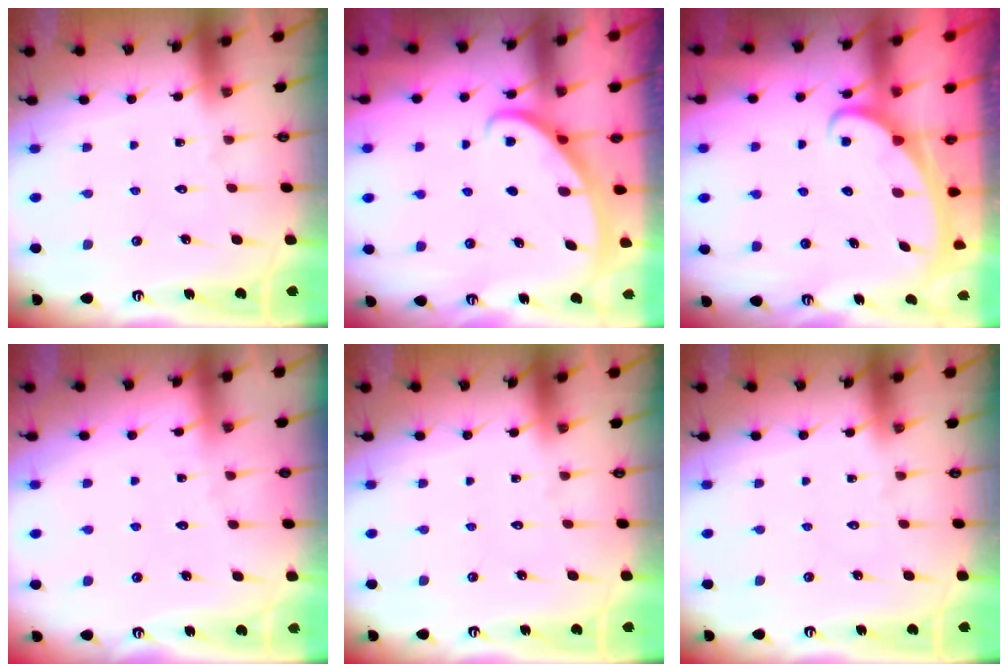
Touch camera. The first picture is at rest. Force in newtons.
{"total": 3.1, "press": 3.1, "slide": 0.1}
{"total": 2.1, "press": 2.1, "slide": 0.2}
{"total": 3.0, "press": 3.0, "slide": 0.3}
{"total": 0.0}
{"total": 0.0}